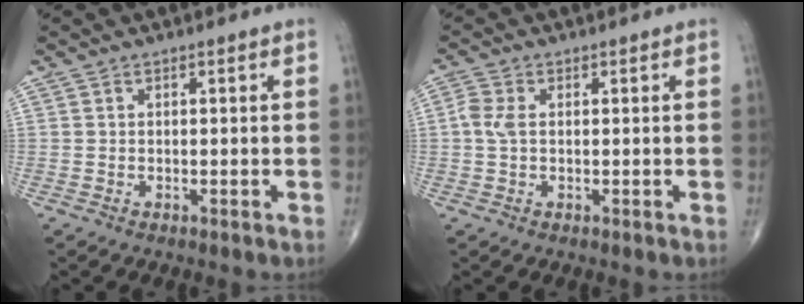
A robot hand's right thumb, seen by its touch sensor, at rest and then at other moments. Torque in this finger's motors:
{"motor_torque": [-0.09, -0.14, 0.33, 0.07, 0.05]}